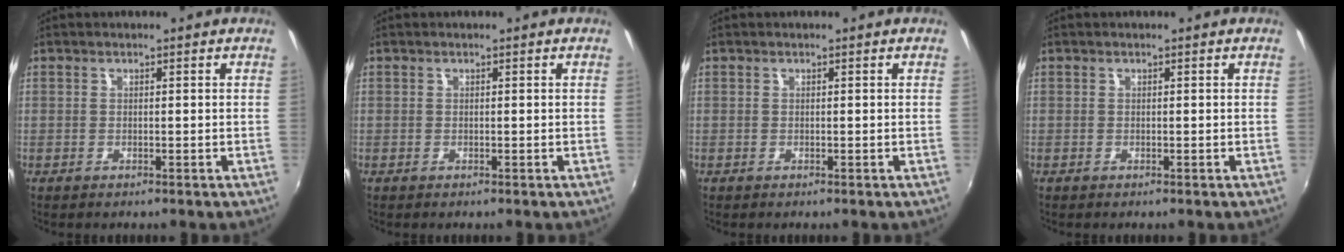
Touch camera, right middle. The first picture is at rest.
{"total": 0.0}
{"total": 0.0}
{"total": 0.0}